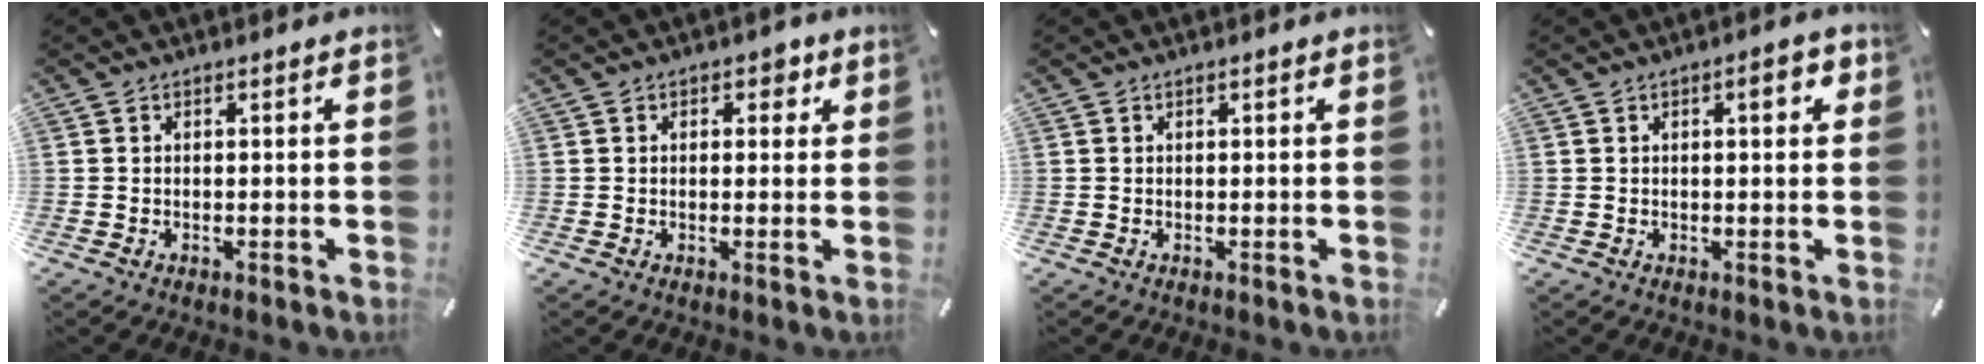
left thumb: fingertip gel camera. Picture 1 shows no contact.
{"total": 2.7, "force": [0.9, 2.0, 1.7], "torque": [-0.013, 0.000, 0.008]}
{"total": 0.0}
{"total": 4.1, "force": [1.4, 1.5, 3.6], "torque": [-0.050, -0.001, 0.016]}